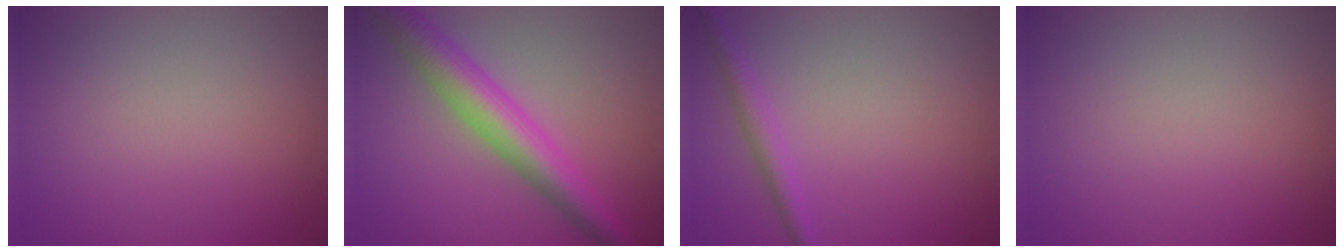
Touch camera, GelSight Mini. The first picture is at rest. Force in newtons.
{"total": 6.4, "press": 6.4, "slide": 0.2}
{"total": 2.0, "press": 2.0, "slide": 0.0}
{"total": 0.0}